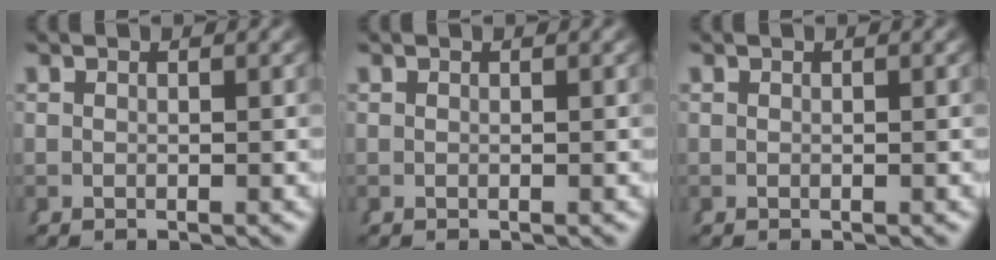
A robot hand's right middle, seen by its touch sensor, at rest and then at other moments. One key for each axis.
{"total": 0.0}
{"total": 0.0}